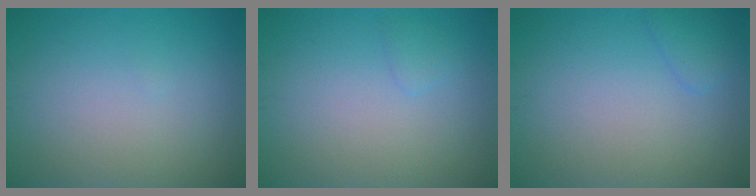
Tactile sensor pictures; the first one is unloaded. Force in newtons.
{"total": 0.8, "press": 0.8, "slide": 0.1}
{"total": 1.3, "press": 1.3, "slide": 0.1}